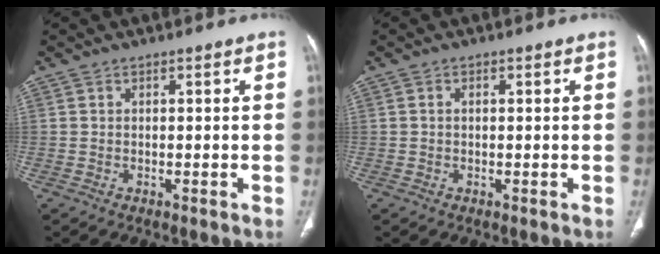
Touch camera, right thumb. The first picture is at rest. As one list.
[{"total": 0.6, "force": [0.1, 0.4, 0.4], "torque": [-0.013, 0.005, 0.003]}]